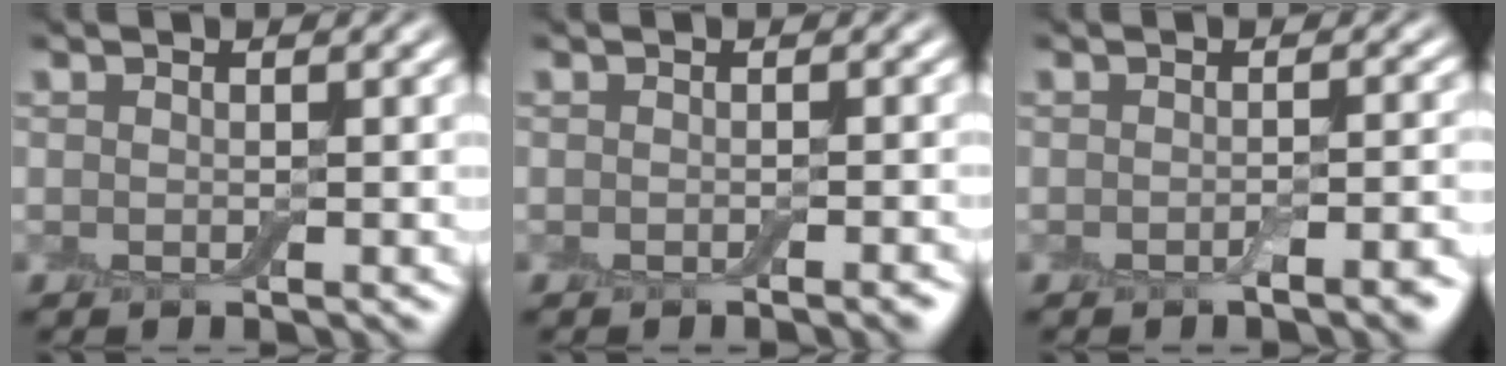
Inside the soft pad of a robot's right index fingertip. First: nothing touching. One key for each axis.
{"total": 1.2, "fx": -0.7, "fy": 0.2, "fz": 1.0, "tx": -0.008, "ty": 0.001, "tz": -0.011}
{"total": 2.4, "fx": -1.3, "fy": 0.5, "fz": 2.0, "tx": -0.026, "ty": 0.000, "tz": -0.022}